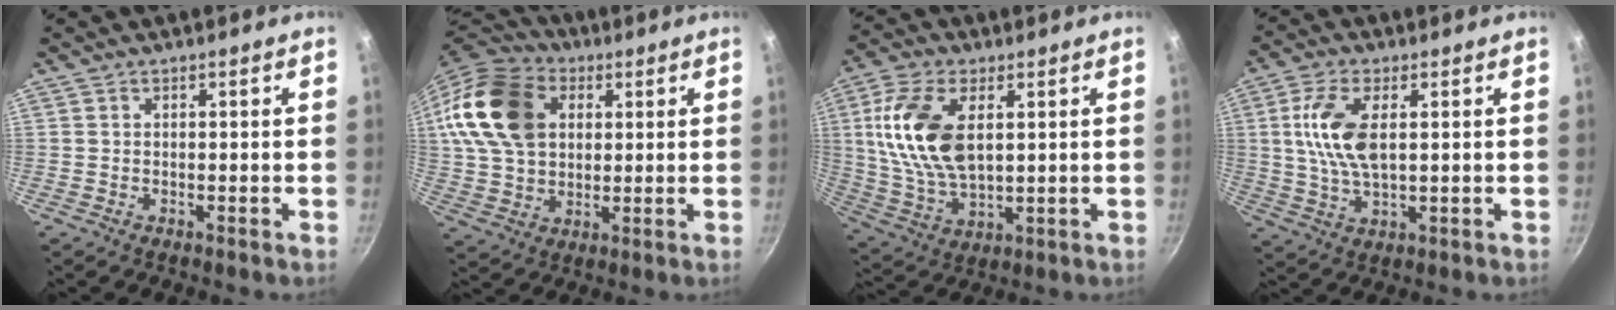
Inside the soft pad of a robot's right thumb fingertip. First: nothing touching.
{"total": 19.8, "force": [5.2, 14.3, 12.7], "torque": [-0.228, 0.013, 0.092]}
{"total": 15.6, "force": [3.5, 8.5, 12.6], "torque": [-0.238, -0.008, 0.073]}
{"total": 10.2, "force": [1.9, 4.9, 8.8], "torque": [-0.171, 0.002, 0.037]}